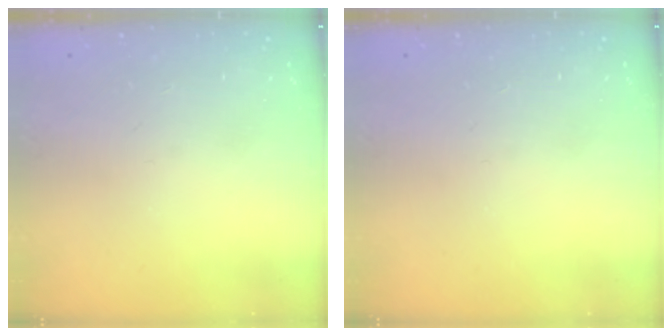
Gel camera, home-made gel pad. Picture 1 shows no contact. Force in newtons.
{"total": 0.0}